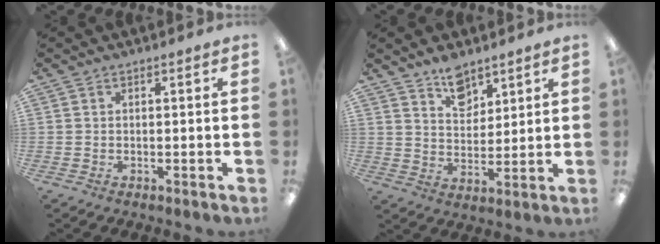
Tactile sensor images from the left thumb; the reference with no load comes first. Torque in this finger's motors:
{"motor_torque": [0.11, 0.17, 0.02, -0.22, 0.07]}